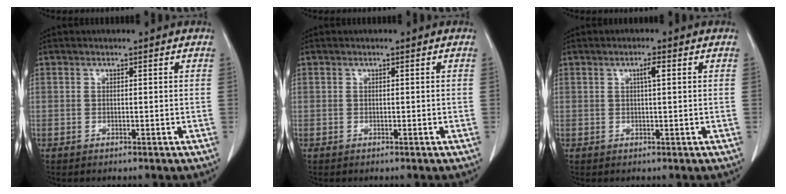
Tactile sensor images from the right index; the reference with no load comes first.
{"total": 0.0}
{"total": 1.8, "force": [0.6, 0.1, 1.7], "torque": [-0.031, 0.003, 0.009]}